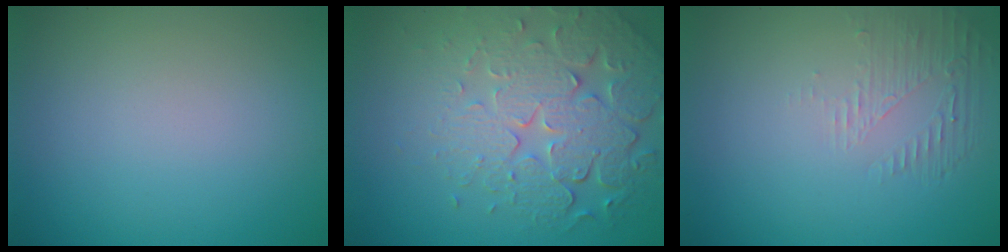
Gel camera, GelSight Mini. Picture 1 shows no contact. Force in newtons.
{"total": 7.1, "press": 5.2, "slide": 4.8}
{"total": 1.6, "press": 0.4, "slide": 1.6}